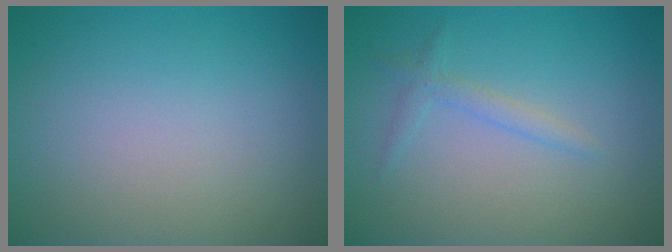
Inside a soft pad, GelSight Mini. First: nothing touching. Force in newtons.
{"total": 1.3, "press": 1.3, "slide": 0.1}